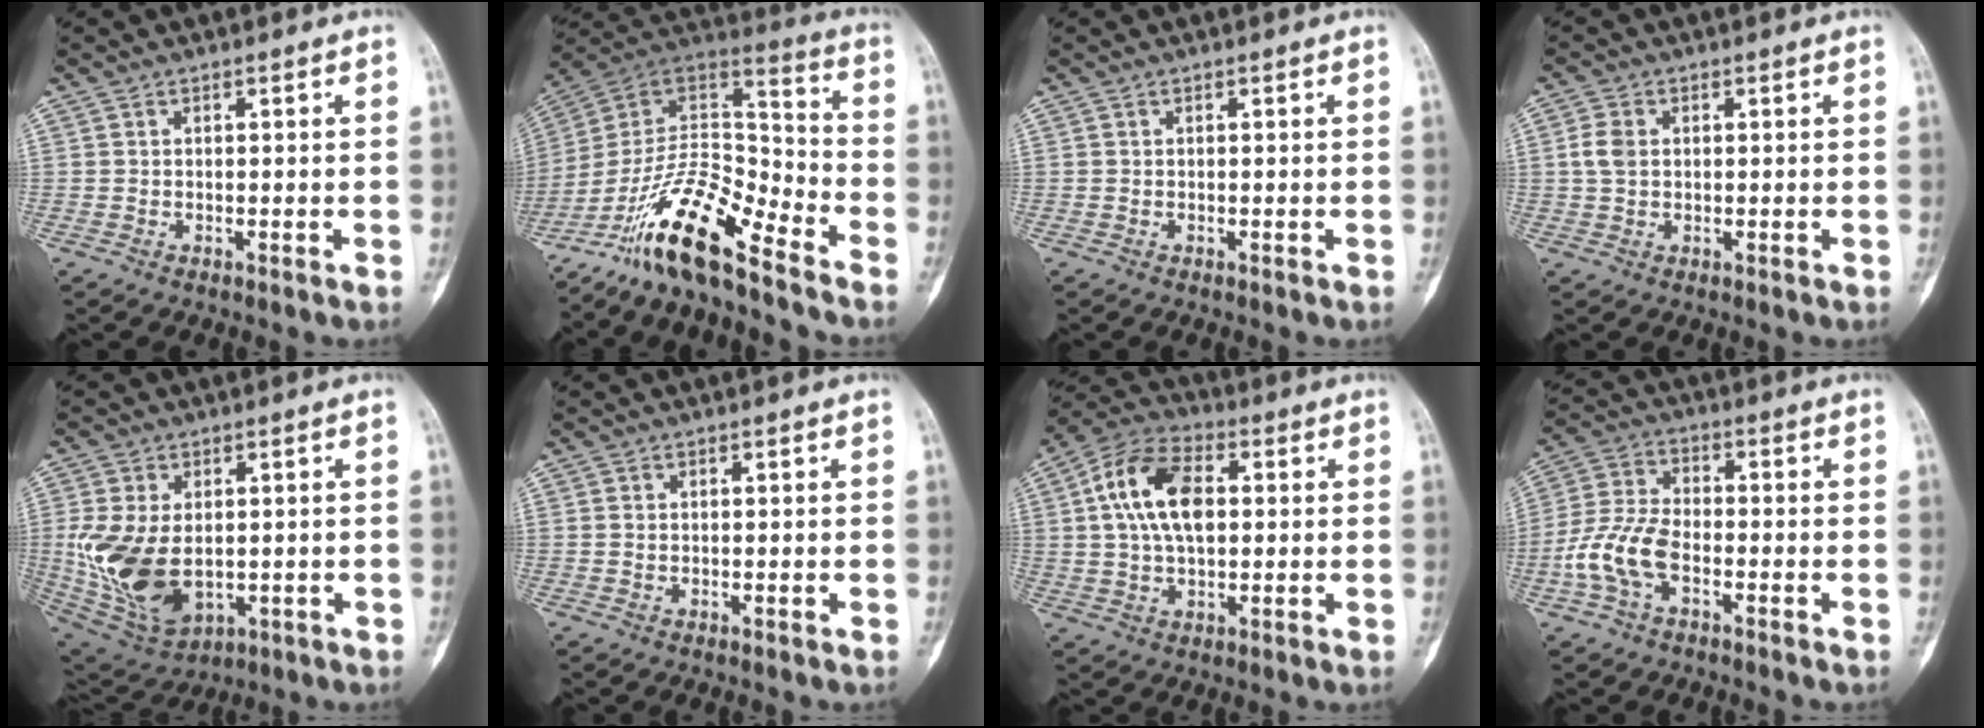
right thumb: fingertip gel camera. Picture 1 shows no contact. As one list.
[{"total": 17.4, "force": [-12.9, 4.2, 10.9], "torque": [-0.186, 0.098, -0.242]}, {"total": 0.0}, {"total": 3.6, "force": [0.5, 2.6, 2.4], "torque": [-0.052, 0.006, 0.007]}, {"total": 15.3, "force": [-0.7, 9.5, 11.9], "torque": [-0.238, -0.009, 0.015]}, {"total": 0.6, "force": [0.1, 0.5, 0.4], "torque": [-0.007, 0.001, 0.002]}, {"total": 12.1, "force": [2.1, 6.9, 9.7], "torque": [-0.175, 0.017, 0.032]}, {"total": 10.0, "force": [-3.4, 5.6, 7.6], "torque": [-0.166, 0.028, -0.071]}]